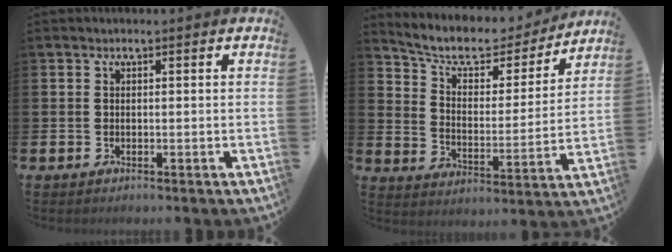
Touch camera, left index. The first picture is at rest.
{"total": 8.3, "force": [7.1, 3.1, 2.8], "torque": [-0.085, -0.047, 0.119]}